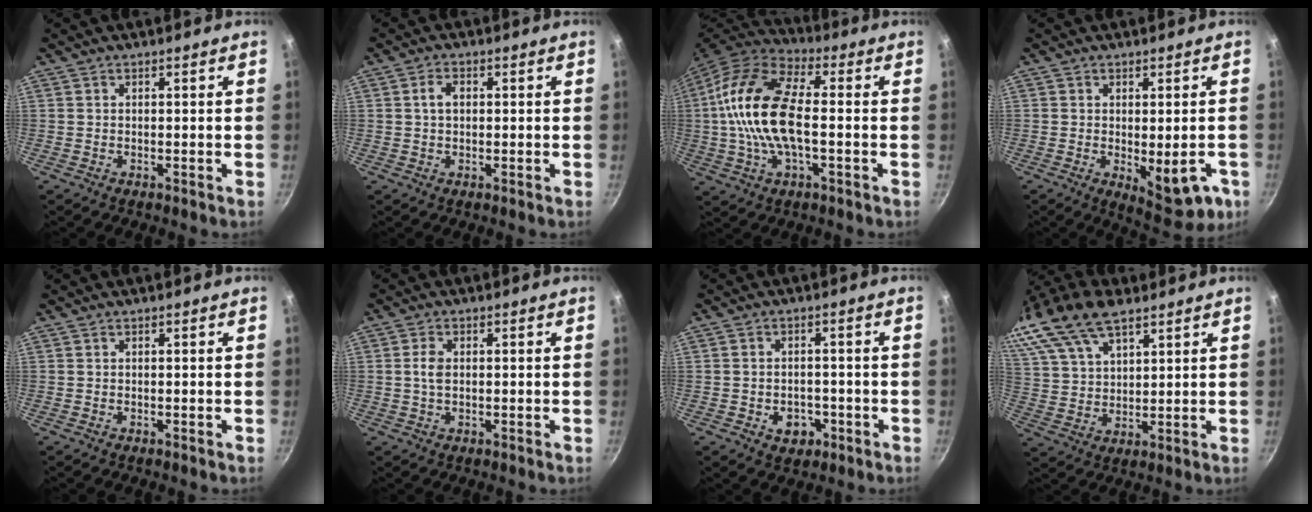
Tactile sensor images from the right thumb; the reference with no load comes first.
{"total": 2.8, "force": [0.4, 1.9, 2.0], "torque": [-0.027, 0.007, 0.004]}
{"total": 17.8, "force": [0.0, 8.2, 15.7], "torque": [-0.299, 0.031, -0.017]}
{"total": 10.4, "force": [-2.7, 4.4, 9.0], "torque": [-0.098, -0.010, -0.023]}
{"total": 0.0}
{"total": 3.2, "force": [0.2, 2.0, 2.5], "torque": [-0.050, 0.006, 0.002]}
{"total": 5.1, "force": [-1.9, 3.8, 2.8], "torque": [-0.027, 0.014, -0.020]}
{"total": 19.9, "force": [12.9, 10.1, 11.3], "torque": [-0.243, 0.017, 0.249]}